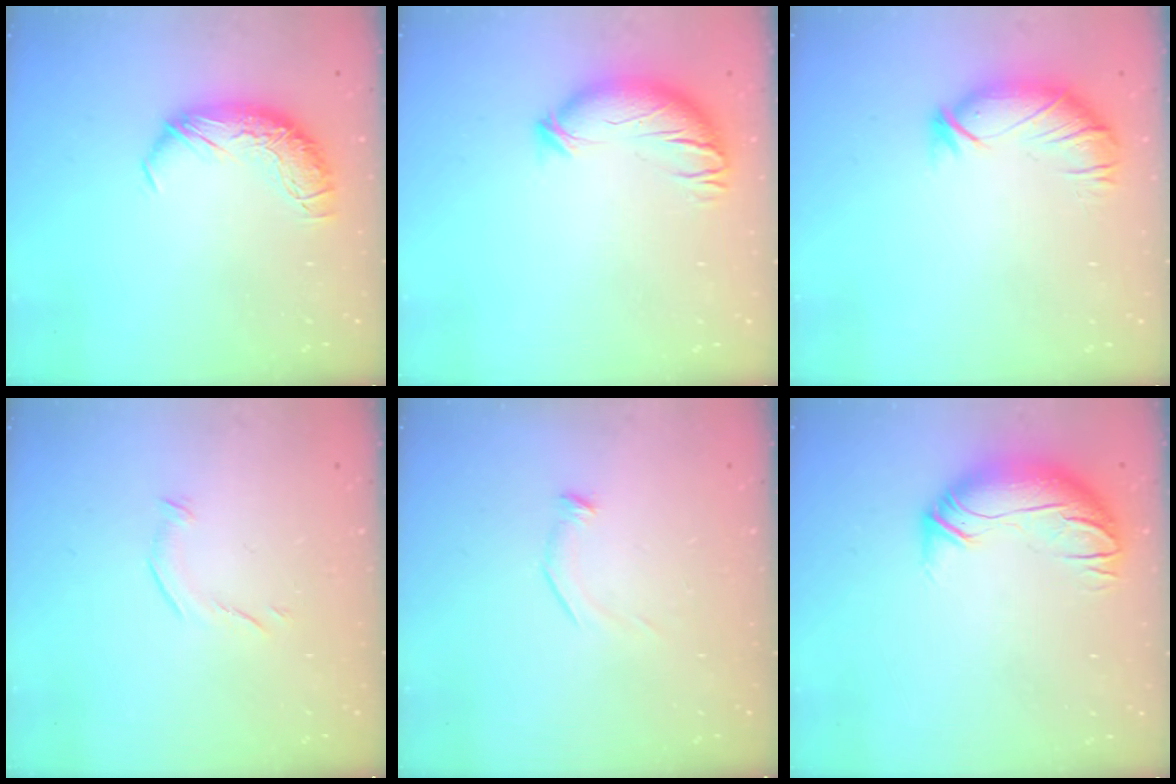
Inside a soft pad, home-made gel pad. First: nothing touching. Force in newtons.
{"total": 3.8, "press": 3.0, "slide": 2.3}
{"total": 2.8, "press": 2.3, "slide": 1.6}
{"total": 4.6, "press": 4.4, "slide": 1.1}
{"total": 7.1, "press": 7.0, "slide": 1.1}
{"total": 2.9, "press": 0.3, "slide": 2.9}